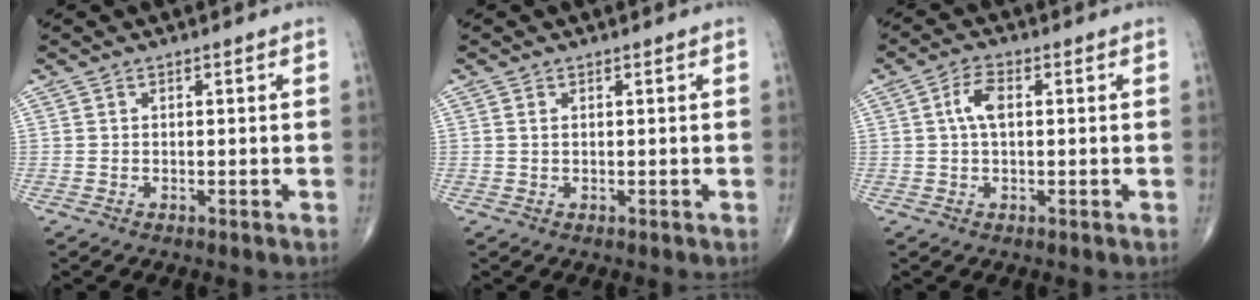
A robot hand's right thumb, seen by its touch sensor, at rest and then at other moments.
{"total": 0.8, "force": [0.3, 0.4, 0.6], "torque": [-0.014, 0.004, 0.008]}
{"total": 4.3, "force": [0.7, 2.0, 3.7], "torque": [-0.078, 0.010, 0.010]}